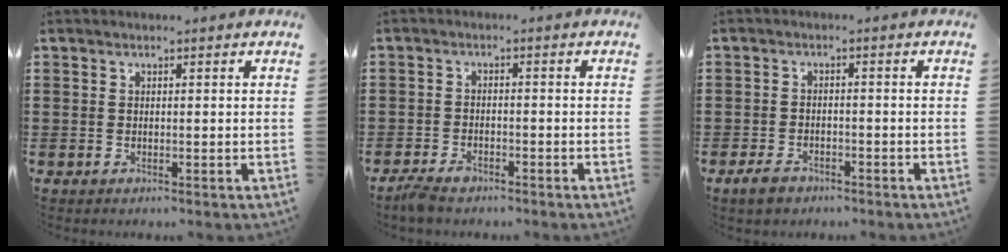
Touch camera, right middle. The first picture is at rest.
{"total": 2.6, "force": [-2.3, 0.8, 0.9], "torque": [-0.025, 0.002, -0.048]}
{"total": 2.6, "force": [-2.0, 1.2, 1.1], "torque": [-0.029, 0.002, -0.042]}